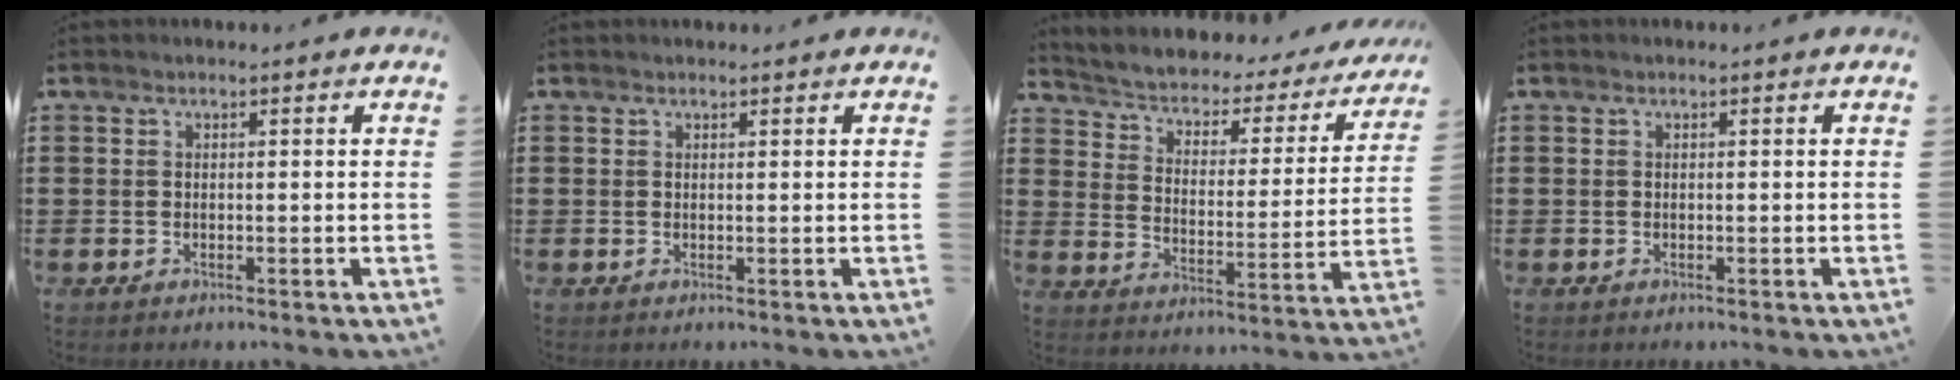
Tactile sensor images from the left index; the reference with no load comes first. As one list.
[{"total": 0.0}, {"total": 1.7, "force": [1.1, 1.1, 0.7], "torque": [-0.028, -0.022, 0.004]}, {"total": 0.0}]